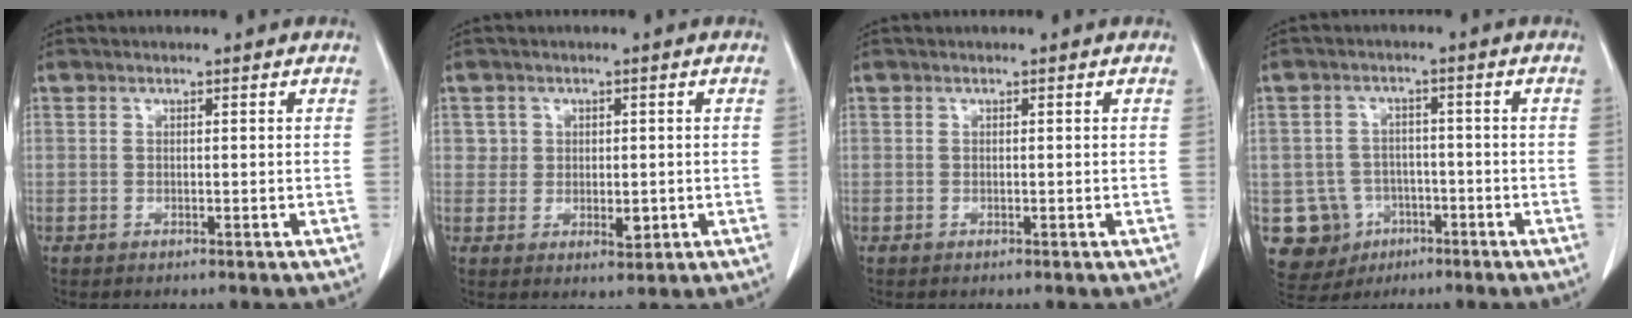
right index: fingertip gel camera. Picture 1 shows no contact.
{"total": 3.4, "force": [0.2, 2.9, 1.6], "torque": [-0.014, -0.001, 0.005]}
{"total": 0.0}
{"total": 8.6, "force": [-2.8, 8.0, 1.1], "torque": [-0.038, 0.012, -0.031]}